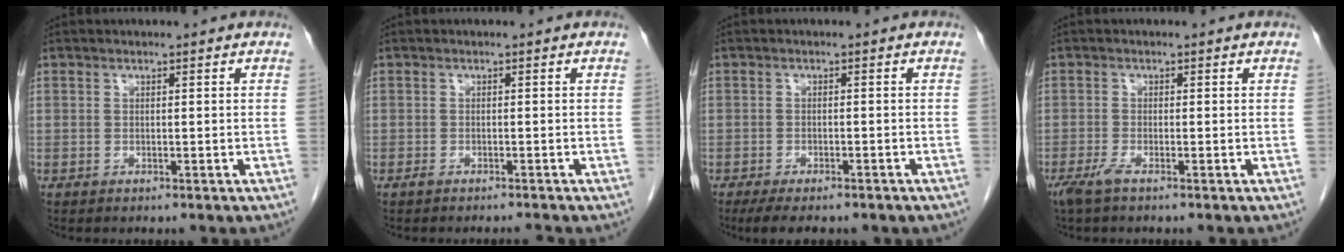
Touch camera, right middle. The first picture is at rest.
{"total": 1.3, "force": [-1.2, -0.2, 0.4], "torque": [-0.010, -0.003, -0.018]}
{"total": 7.2, "force": [-5.6, 2.2, 4.0], "torque": [-0.052, -0.010, -0.075]}
{"total": 2.2, "force": [-1.5, 0.1, 1.6], "torque": [-0.041, -0.007, -0.033]}